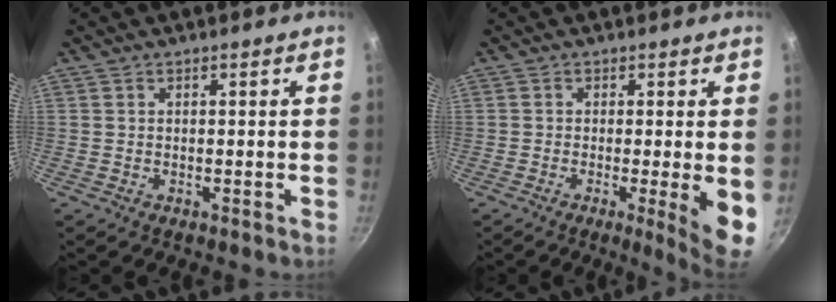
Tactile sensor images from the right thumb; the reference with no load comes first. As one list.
[{"total": 7.0, "force": [-1.0, 0.8, 6.9], "torque": [-0.093, -0.015, -0.013]}]